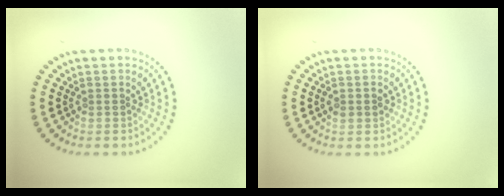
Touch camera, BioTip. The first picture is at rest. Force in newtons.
{"total": 1.6, "press": 1.6, "slide": 0.1}